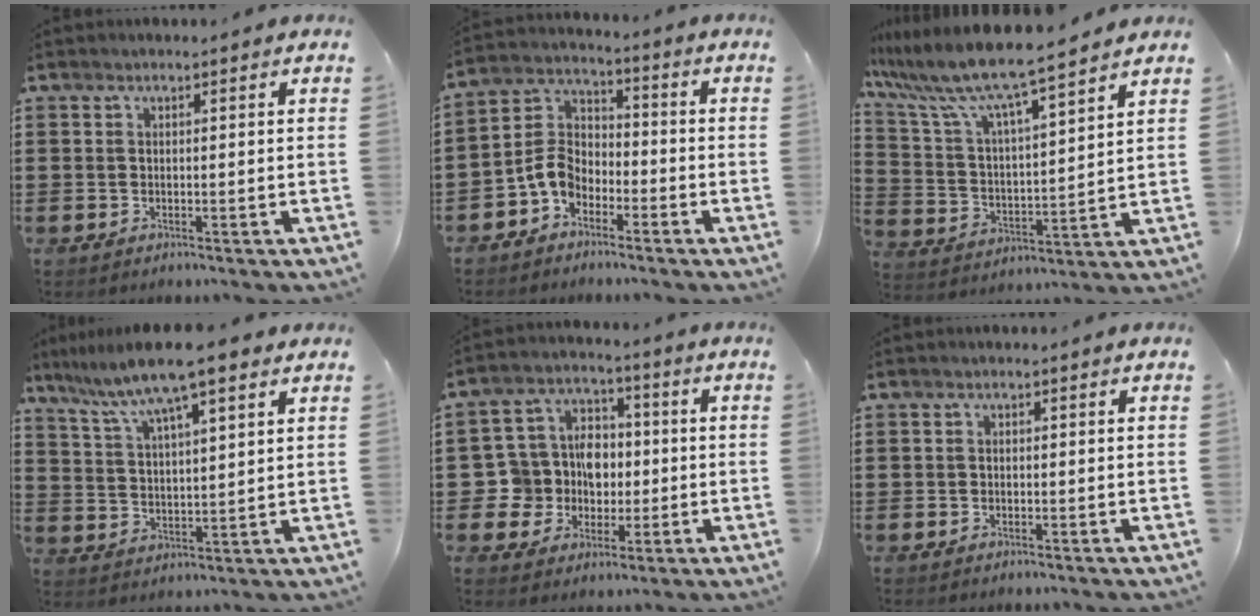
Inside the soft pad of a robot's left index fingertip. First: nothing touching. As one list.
[{"total": 6.3, "force": [-3.5, 4.1, 3.2], "torque": [-0.098, -0.002, -0.080]}, {"total": 8.2, "force": [7.3, -0.3, 3.8], "torque": [-0.105, -0.050, 0.120]}, {"total": 8.8, "force": [6.7, 0.9, 5.7], "torque": [-0.131, -0.023, 0.114]}, {"total": 8.6, "force": [0.2, 8.2, 2.6], "torque": [-0.098, 0.005, 0.007]}, {"total": 0.5, "force": [-0.2, 0.4, 0.2], "torque": [-0.006, 0.000, -0.004]}]